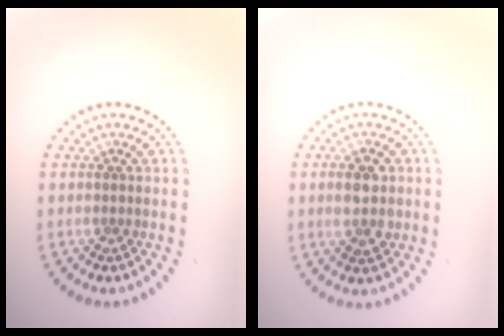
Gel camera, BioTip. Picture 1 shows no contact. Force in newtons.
{"total": 2.9, "press": 2.9, "slide": 0.2}